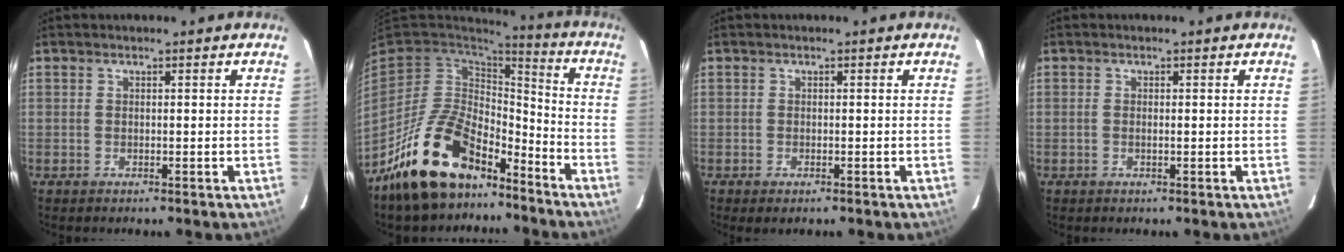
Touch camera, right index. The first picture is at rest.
{"total": 19.3, "force": [-13.6, 9.0, 10.2], "torque": [-0.215, 0.007, -0.224]}
{"total": 1.2, "force": [-0.8, 0.6, 0.7], "torque": [-0.013, -0.005, -0.014]}
{"total": 0.5, "force": [-0.1, 0.0, 0.5], "torque": [-0.010, 0.002, -0.002]}